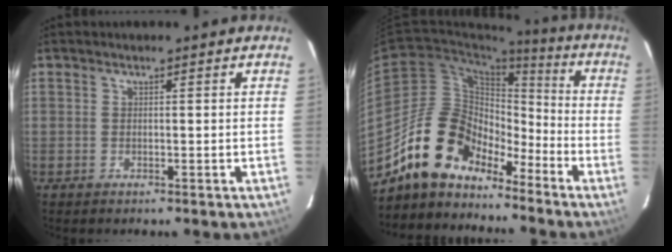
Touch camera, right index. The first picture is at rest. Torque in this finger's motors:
{"motor_torque": [0.62, -0.68, 0.94, 0.17]}